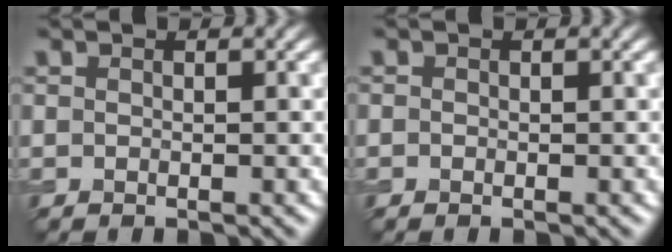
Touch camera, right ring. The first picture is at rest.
{"total": 0.0}